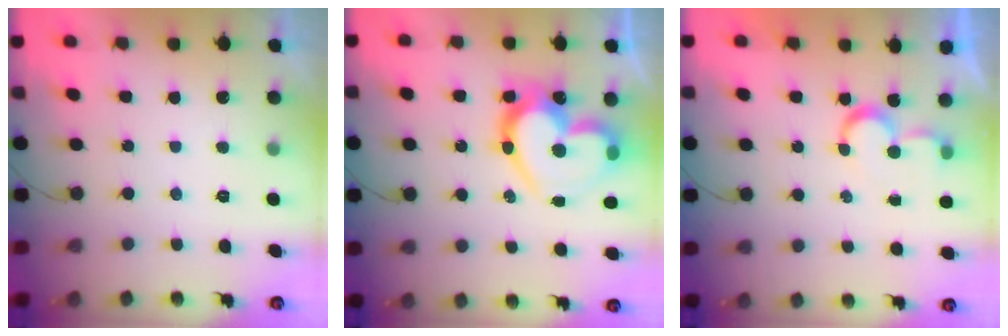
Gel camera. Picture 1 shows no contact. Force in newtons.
{"total": 22.7, "press": 22.7, "slide": 1.8}
{"total": 5.1, "press": 5.1, "slide": 0.4}